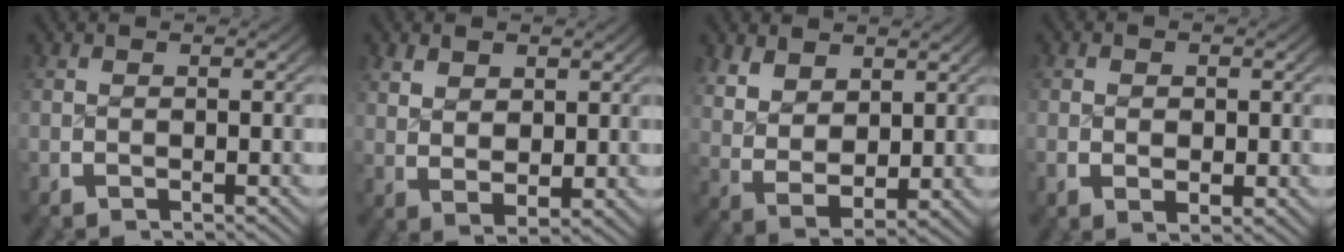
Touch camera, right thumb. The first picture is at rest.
{"total": 3.3, "force": [1.3, 1.9, 2.3], "torque": [-0.040, -0.012, 0.038]}
{"total": 7.4, "force": [0.8, 5.4, 5.0], "torque": [-0.121, -0.042, 0.039]}
{"total": 1.9, "force": [-0.1, 1.3, 1.4], "torque": [-0.032, -0.013, 0.007]}